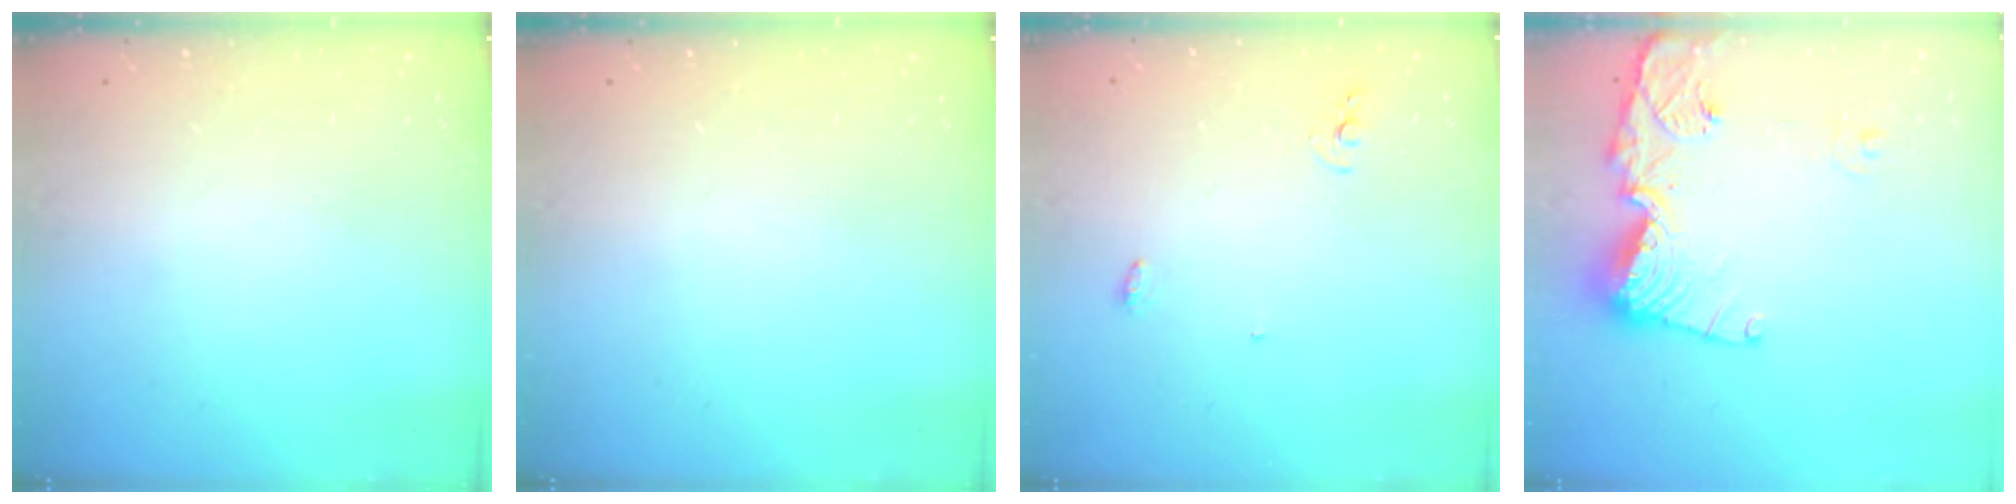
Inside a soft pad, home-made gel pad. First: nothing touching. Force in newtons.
{"total": 0.0}
{"total": 4.5, "press": 4.2, "slide": 1.5}
{"total": 13.6, "press": 13.5, "slide": 1.8}